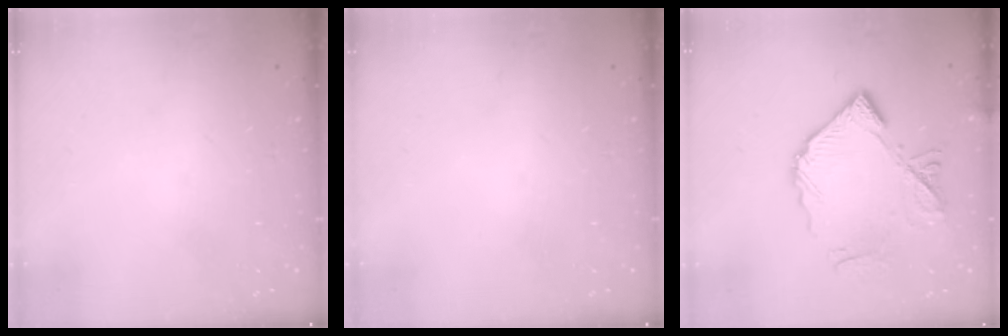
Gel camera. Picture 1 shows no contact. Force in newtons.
{"total": 0.0}
{"total": 15.1, "press": 15.0, "slide": 1.5}